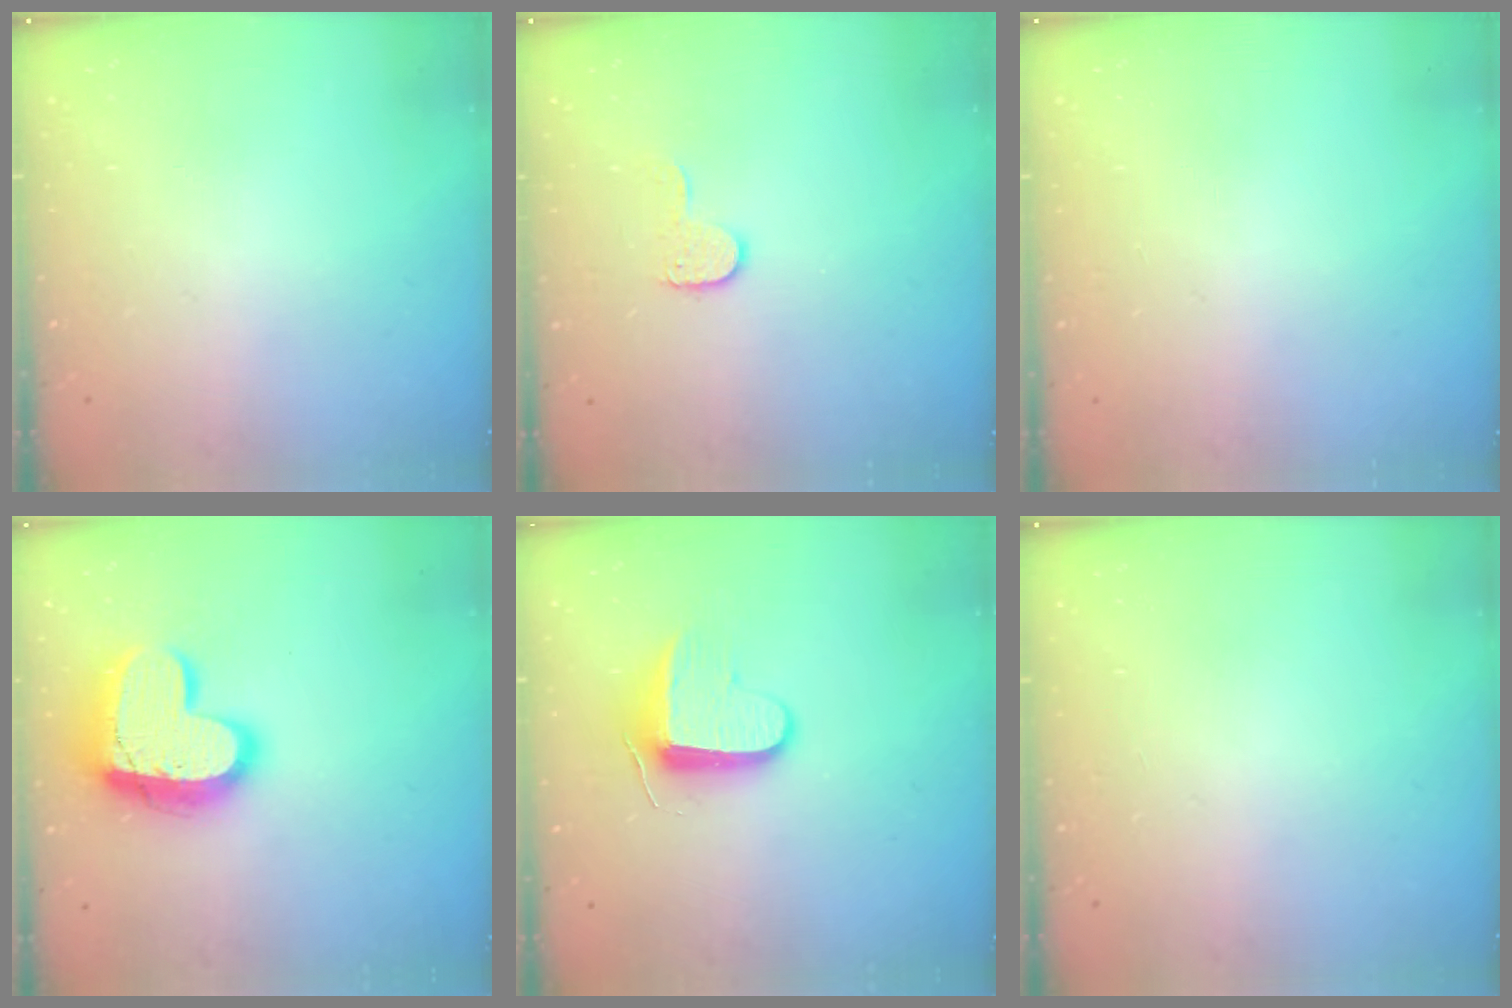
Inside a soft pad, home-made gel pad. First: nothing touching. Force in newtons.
{"total": 7.4, "press": 7.4, "slide": 0.4}
{"total": 0.6, "press": 0.6, "slide": 0.2}
{"total": 19.1, "press": 19.0, "slide": 1.8}
{"total": 8.9, "press": 8.9, "slide": 0.8}
{"total": 0.0}